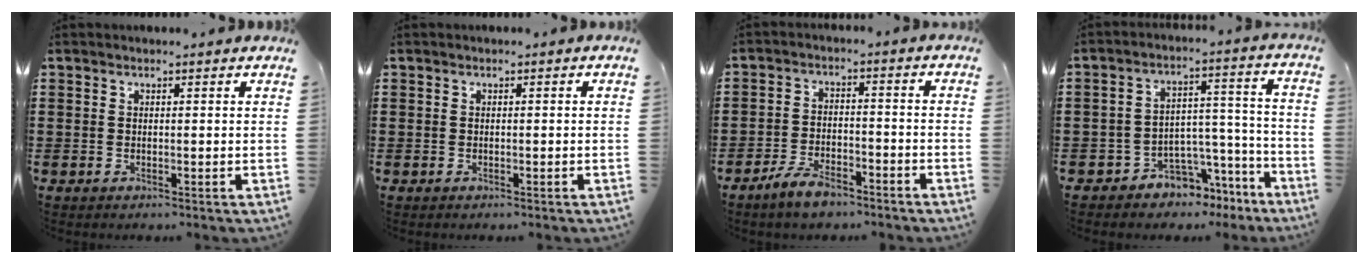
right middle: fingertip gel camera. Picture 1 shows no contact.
{"total": 0.0}
{"total": 5.0, "force": [-4.2, 1.5, 2.4], "torque": [-0.061, 0.002, -0.083]}
{"total": 5.3, "force": [-4.8, 2.2, 0.4], "torque": [-0.016, 0.010, -0.093]}